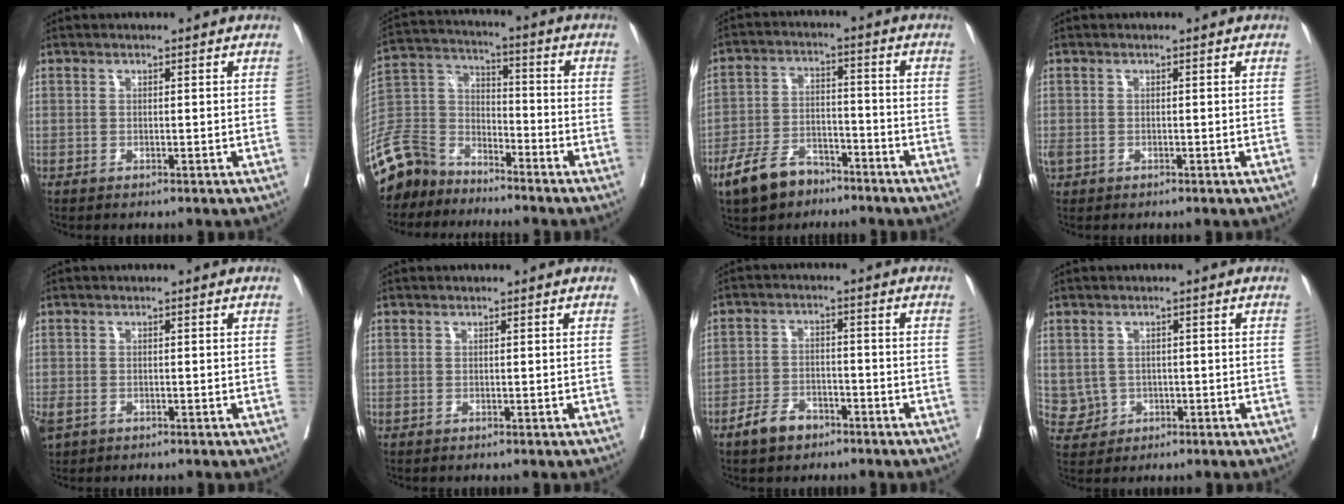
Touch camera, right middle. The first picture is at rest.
{"total": 11.4, "force": [-10.0, 5.0, 2.3], "torque": [-0.068, 0.016, -0.201]}
{"total": 8.7, "force": [-6.3, 4.4, 4.0], "torque": [-0.086, 0.002, -0.115]}
{"total": 1.8, "force": [-0.8, 1.3, 1.0], "torque": [-0.032, -0.001, -0.012]}
{"total": 3.8, "force": [-2.1, 2.5, 2.0], "torque": [-0.049, -0.008, -0.035]}
{"total": 0.0}
{"total": 5.0, "force": [-3.5, 2.7, 2.2], "torque": [-0.047, 0.003, -0.059]}
{"total": 3.9, "force": [-0.3, 3.9, 0.5], "torque": [0.000, 0.006, 0.005]}